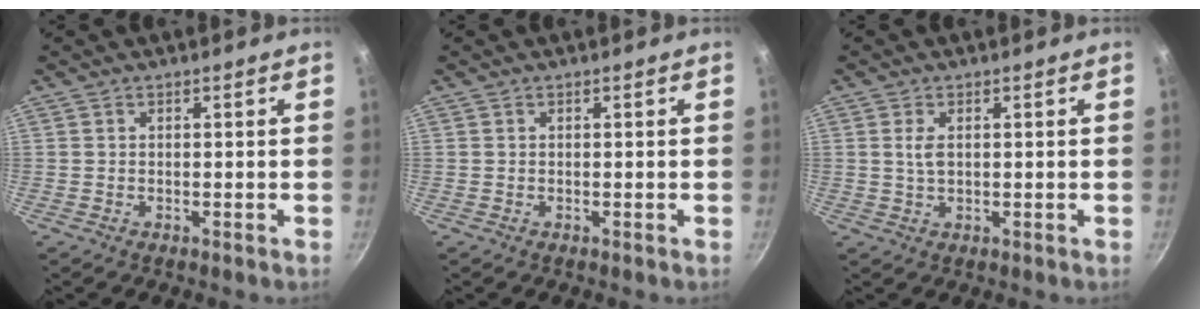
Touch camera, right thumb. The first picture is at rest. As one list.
[{"total": 0.0}, {"total": 2.7, "force": [0.5, 1.5, 2.2], "torque": [-0.039, -0.002, 0.011]}]